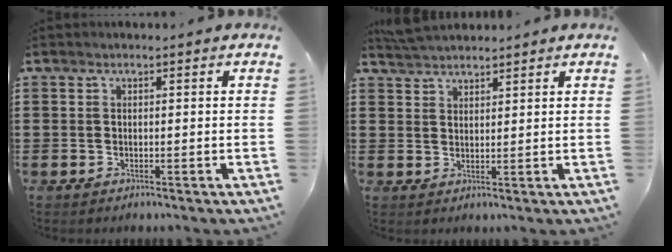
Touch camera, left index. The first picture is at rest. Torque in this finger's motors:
{"motor_torque": [-0.98, -0.43, -0.70, -0.21]}